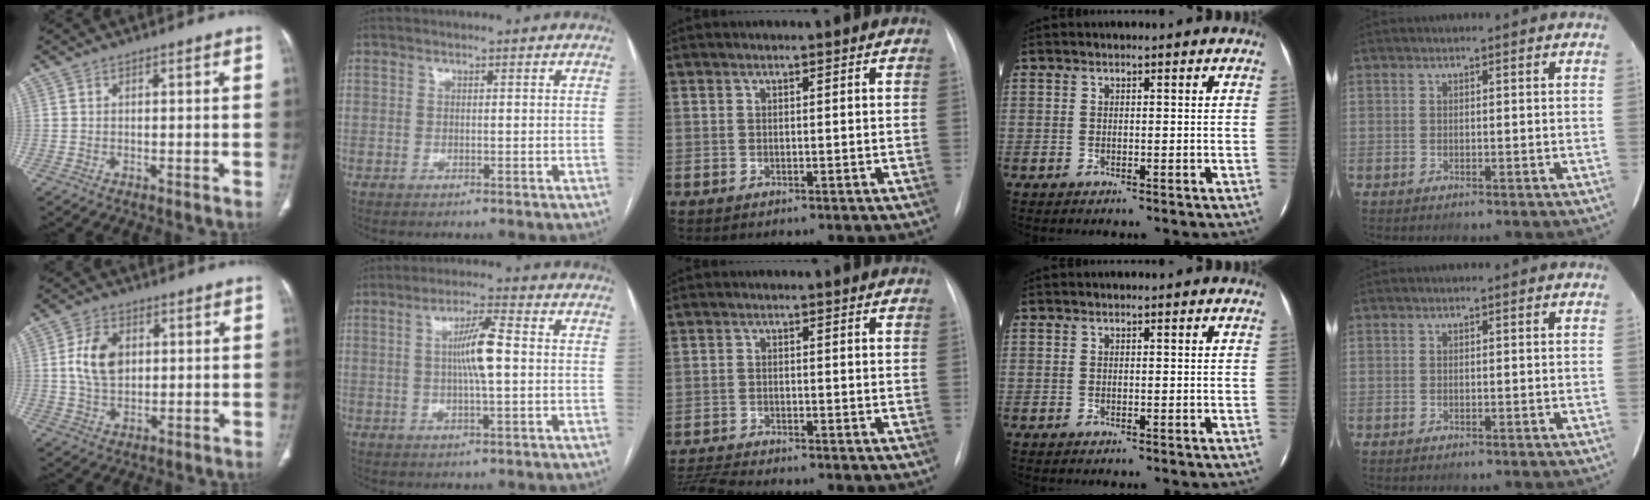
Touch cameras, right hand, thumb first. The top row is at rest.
{"thumb": {"total": 8.4, "force": [1.5, 5.6, 6.0], "torque": [-0.102, -0.002, 0.029]}, "index": {"total": 6.7, "force": [0.3, 0.4, 6.7], "torque": [-0.121, 0.004, 0.003]}, "middle": {"total": 5.5, "force": [-5.3, -0.6, 1.4], "torque": [-0.031, -0.019, -0.091]}}